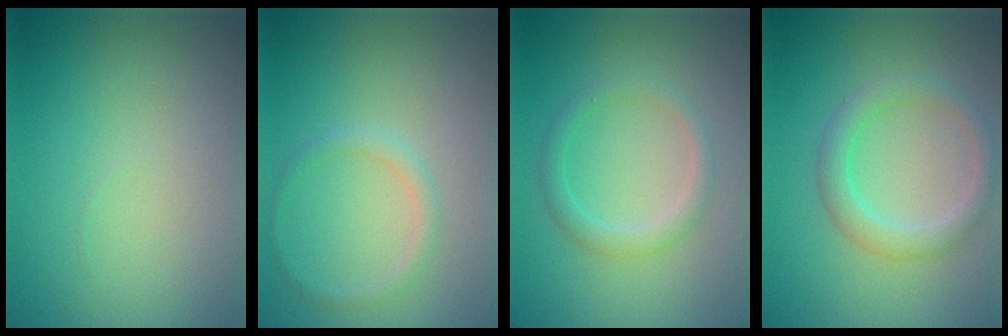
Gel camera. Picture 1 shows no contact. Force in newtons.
{"total": 1.3, "press": 1.3, "slide": 0.0}
{"total": 1.9, "press": 1.9, "slide": 0.1}
{"total": 2.7, "press": 2.7, "slide": 0.1}